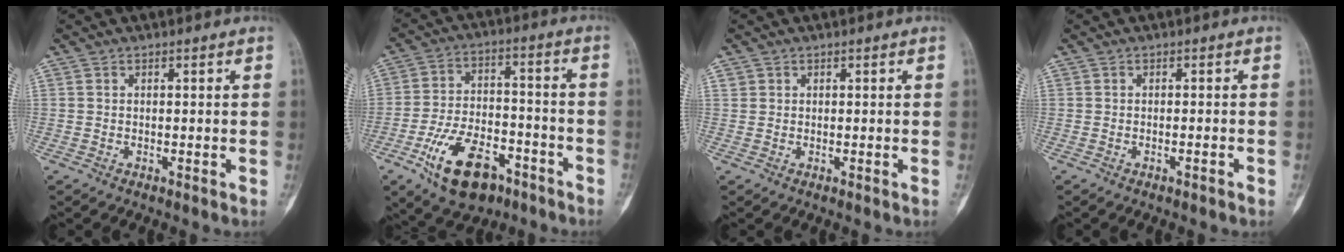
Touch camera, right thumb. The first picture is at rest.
{"total": 15.2, "force": [-8.2, 8.1, 9.9], "torque": [-0.152, 0.050, -0.131]}
{"total": 0.7, "force": [0.3, 0.6, 0.1], "torque": [0.003, 0.000, 0.004]}
{"total": 1.0, "force": [-0.7, 0.1, 0.8], "torque": [-0.015, 0.003, -0.006]}